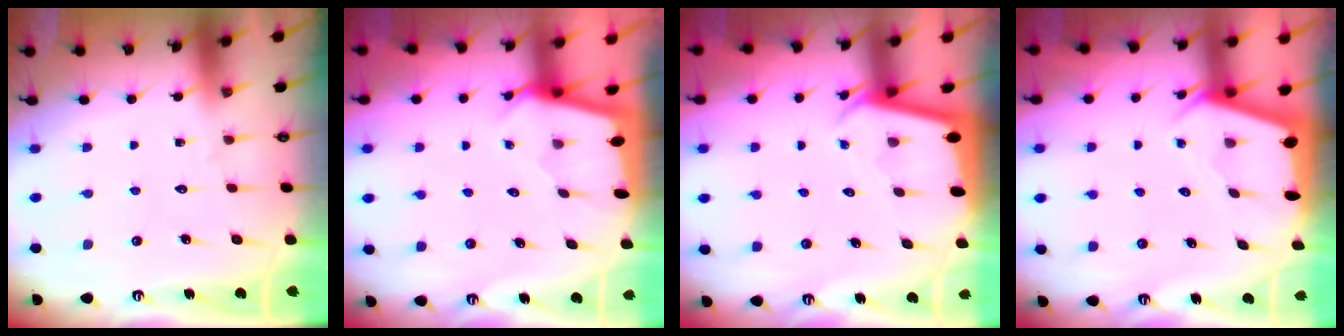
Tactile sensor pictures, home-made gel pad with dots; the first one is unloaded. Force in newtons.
{"total": 2.3, "press": 2.3, "slide": 0.3}
{"total": 2.2, "press": 2.2, "slide": 0.1}
{"total": 2.5, "press": 2.5, "slide": 0.3}